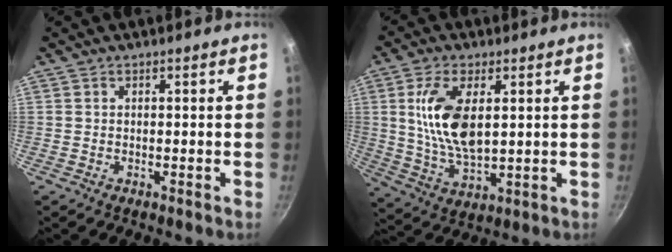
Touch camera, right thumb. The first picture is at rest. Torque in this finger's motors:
{"motor_torque": [0.91, 0.93, 1.47, 0.33, 0.47]}